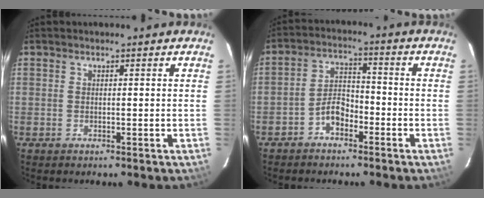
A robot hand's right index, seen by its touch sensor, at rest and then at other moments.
{"total": 5.2, "force": [-3.4, 2.9, 2.7], "torque": [-0.059, 0.018, -0.061]}